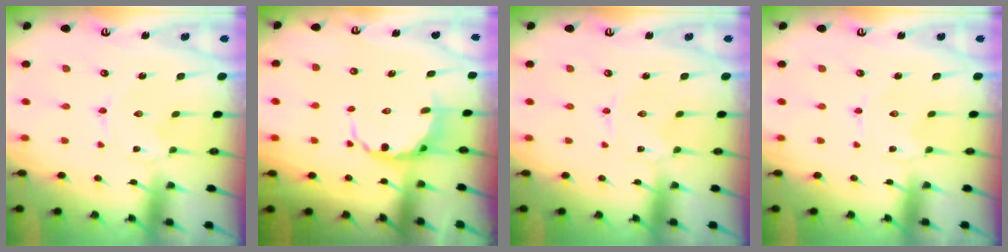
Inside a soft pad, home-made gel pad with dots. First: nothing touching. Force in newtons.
{"total": 6.8, "press": 6.4, "slide": 2.2}
{"total": 0.0}
{"total": 1.4, "press": 1.4, "slide": 0.2}